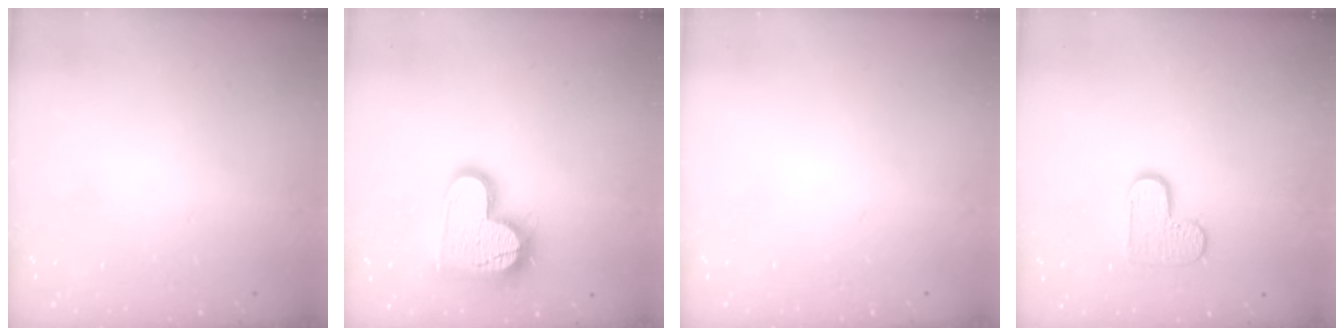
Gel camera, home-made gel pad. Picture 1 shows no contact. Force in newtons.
{"total": 16.6, "press": 16.5, "slide": 1.6}
{"total": 0.0}
{"total": 8.3, "press": 8.2, "slide": 0.4}